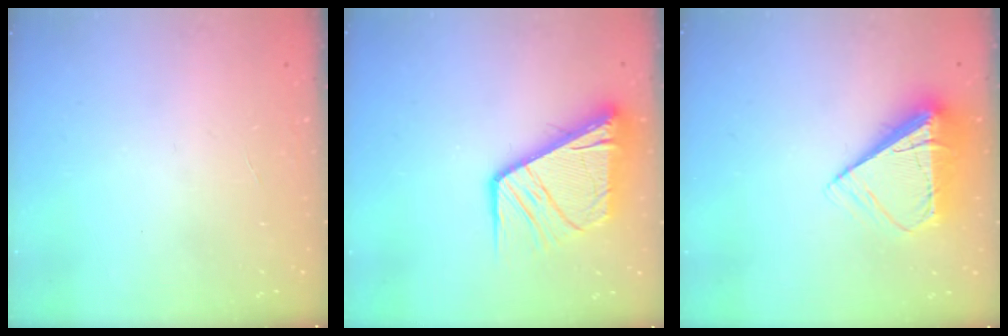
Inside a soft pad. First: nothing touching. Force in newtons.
{"total": 15.9, "press": 15.7, "slide": 1.8}
{"total": 9.5, "press": 9.4, "slide": 1.4}